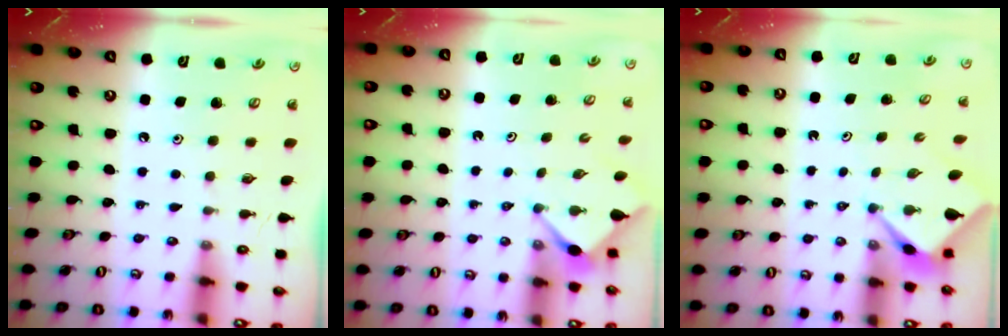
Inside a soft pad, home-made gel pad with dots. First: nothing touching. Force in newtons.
{"total": 2.8, "press": 2.8, "slide": 0.3}
{"total": 2.5, "press": 2.4, "slide": 0.3}